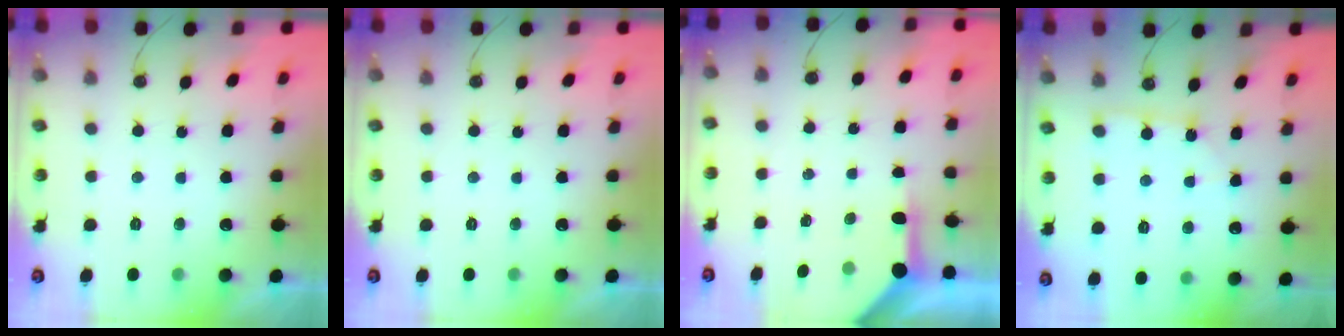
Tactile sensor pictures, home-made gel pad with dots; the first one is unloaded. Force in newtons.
{"total": 0.0}
{"total": 4.4, "press": 4.4, "slide": 0.5}
{"total": 2.2, "press": 2.1, "slide": 0.3}